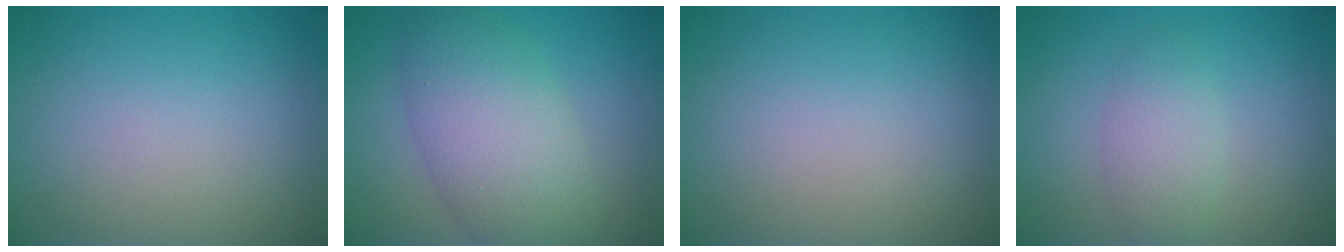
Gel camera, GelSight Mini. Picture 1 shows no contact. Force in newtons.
{"total": 7.4, "press": 7.4, "slide": 0.1}
{"total": 0.0}
{"total": 2.7, "press": 2.7, "slide": 0.1}